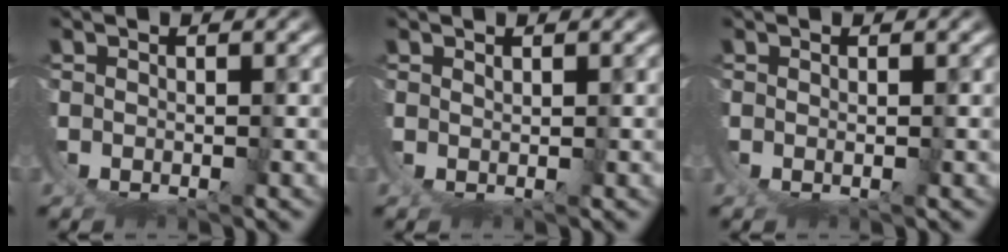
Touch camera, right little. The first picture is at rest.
{"total": 1.9, "force": [1.1, -1.6, 0.1], "torque": [0.008, 0.001, 0.024]}
{"total": 0.8, "force": [0.3, -0.5, 0.5], "torque": [-0.010, -0.004, 0.008]}